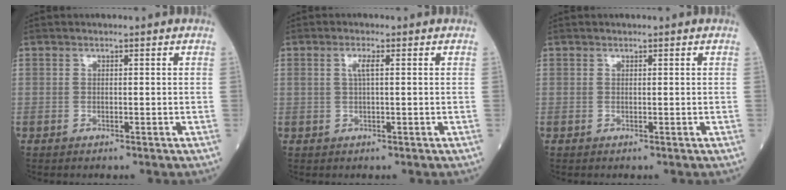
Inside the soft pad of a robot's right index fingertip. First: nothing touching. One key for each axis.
{"total": 1.9, "fx": 0.5, "fy": 0.2, "fz": 1.8, "tx": -0.040, "ty": 0.004, "tz": 0.009}
{"total": 0.0}